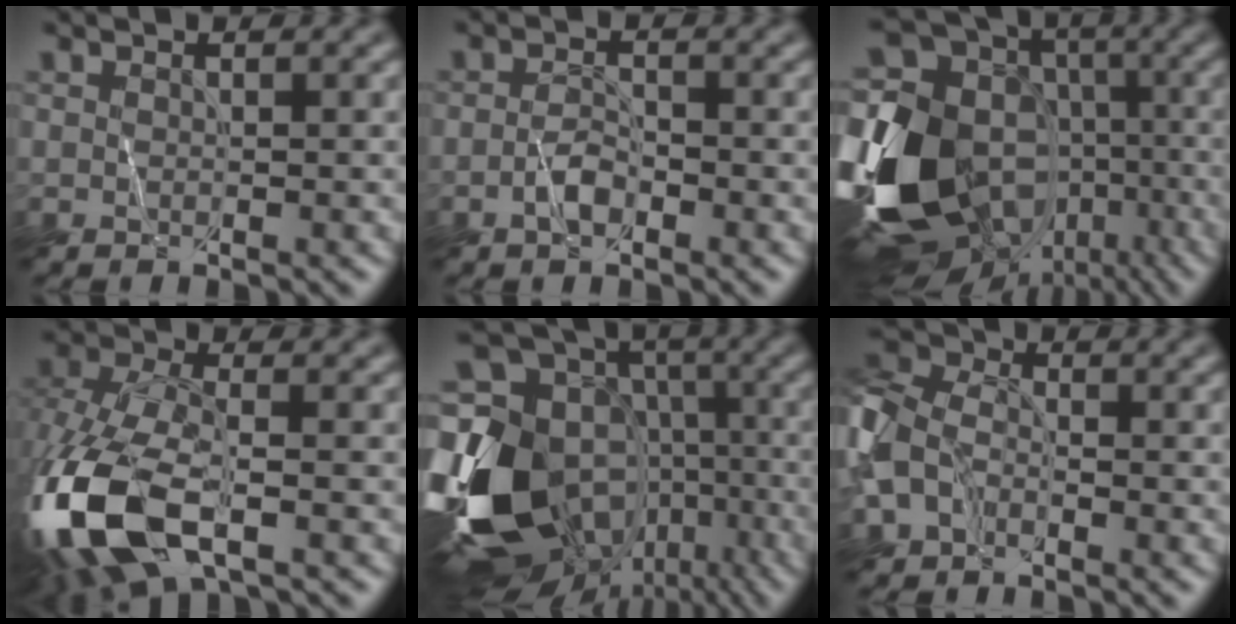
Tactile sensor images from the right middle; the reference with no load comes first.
{"total": 2.0, "force": [-1.0, 0.9, 1.4], "torque": [-0.027, 0.003, -0.022]}
{"total": 18.4, "force": [-4.1, 14.5, 10.6], "torque": [-0.246, -0.004, -0.042]}
{"total": 12.3, "force": [-4.4, 6.1, 9.8], "torque": [-0.232, -0.016, -0.085]}
{"total": 19.6, "force": [-5.9, 14.7, 11.4], "torque": [-0.246, 0.002, -0.064]}
{"total": 6.4, "force": [-1.9, 4.7, 4.0], "torque": [-0.106, 0.005, -0.056]}